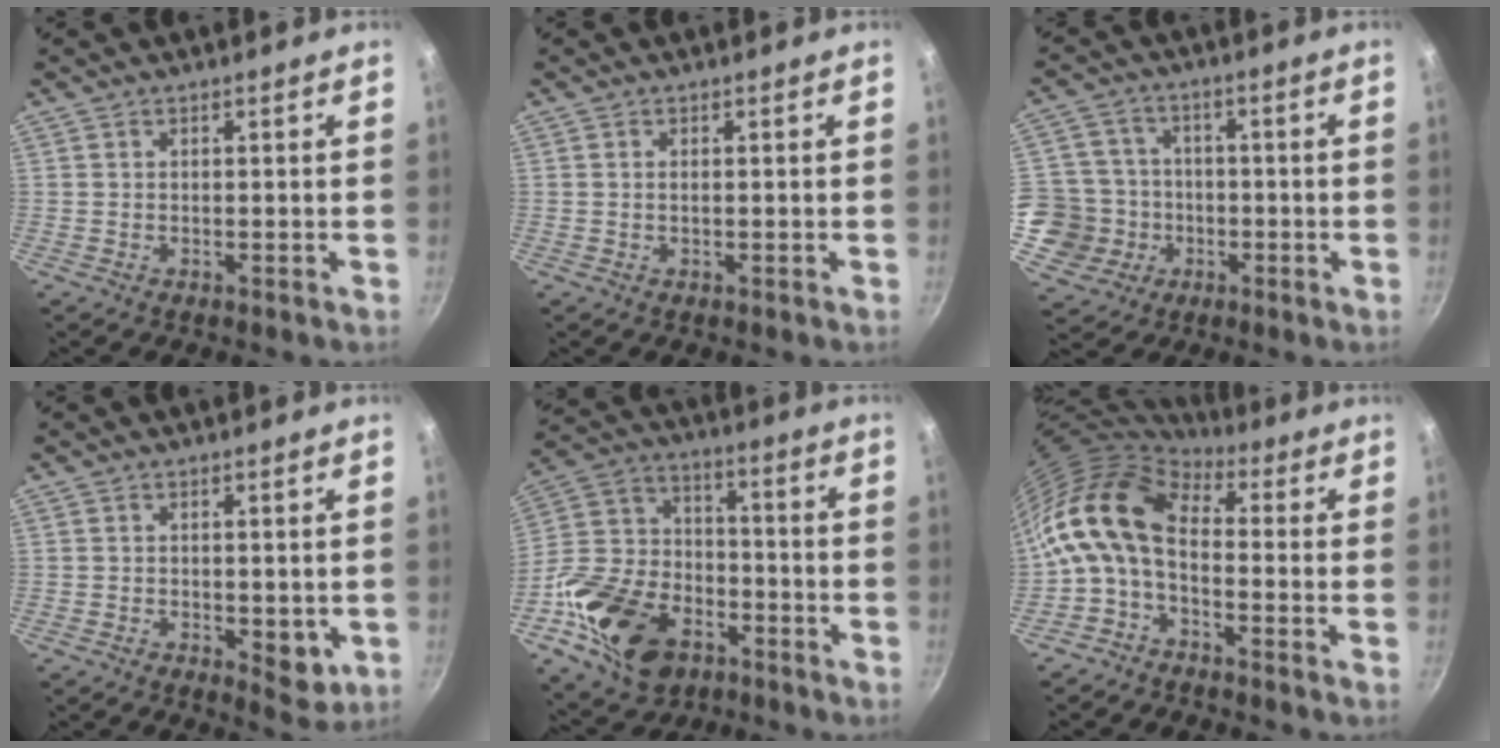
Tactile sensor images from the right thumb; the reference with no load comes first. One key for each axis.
{"total": 0.6, "fx": 0.1, "fy": 0.2, "fz": 0.6, "tx": -0.013, "ty": 0.000, "tz": 0.001}
{"total": 11.3, "fx": -2.6, "fy": 10.7, "fz": 2.9, "tx": -0.033, "ty": 0.030, "tz": -0.047}
{"total": 5.0, "fx": -0.6, "fy": 2.7, "fz": 4.2, "tx": -0.046, "ty": -0.013, "tz": -0.002}
{"total": 22.5, "fx": -9.9, "fy": 15.2, "fz": 13.3, "tx": -0.240, "ty": 0.055, "tz": -0.173}
{"total": 12.8, "fx": -1.2, "fy": 7.6, "fz": 10.2, "tx": -0.190, "ty": 0.028, "tz": -0.042}